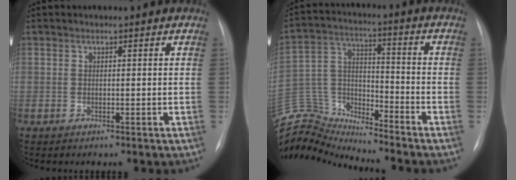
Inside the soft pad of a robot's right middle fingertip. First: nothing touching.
{"total": 14.9, "force": [-14.8, 1.3, 0.6], "torque": [-0.023, 0.056, -0.273]}